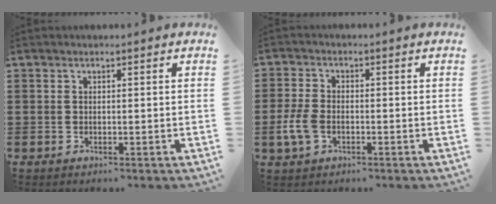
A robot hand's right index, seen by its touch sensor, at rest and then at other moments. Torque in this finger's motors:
{"motor_torque": [1.20, 0.94, 0.57, 0.06]}